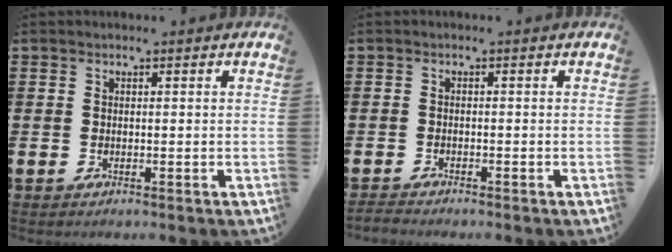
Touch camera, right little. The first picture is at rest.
{"total": 0.9, "force": [-0.9, 0.0, 0.1], "torque": [-0.005, -0.001, -0.019]}